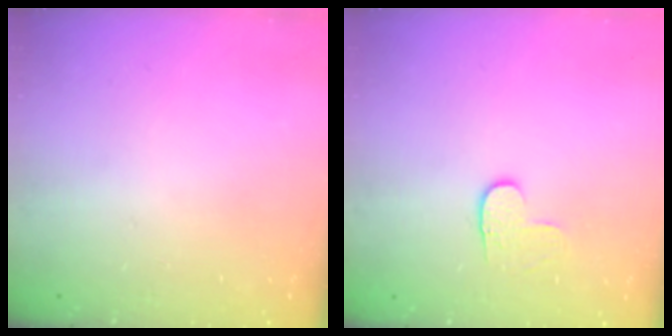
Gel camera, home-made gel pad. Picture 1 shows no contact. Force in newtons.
{"total": 3.6, "press": 3.6, "slide": 0.4}